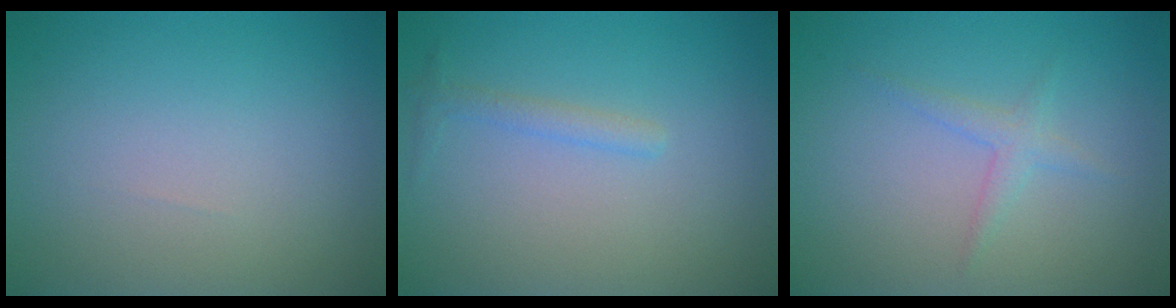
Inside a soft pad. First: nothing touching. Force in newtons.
{"total": 1.2, "press": 1.2, "slide": 0.0}
{"total": 1.4, "press": 1.4, "slide": 0.0}